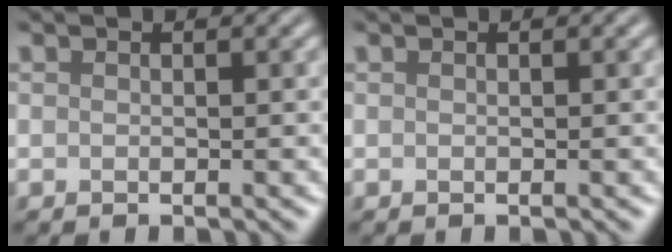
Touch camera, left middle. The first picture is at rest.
{"total": 0.0}